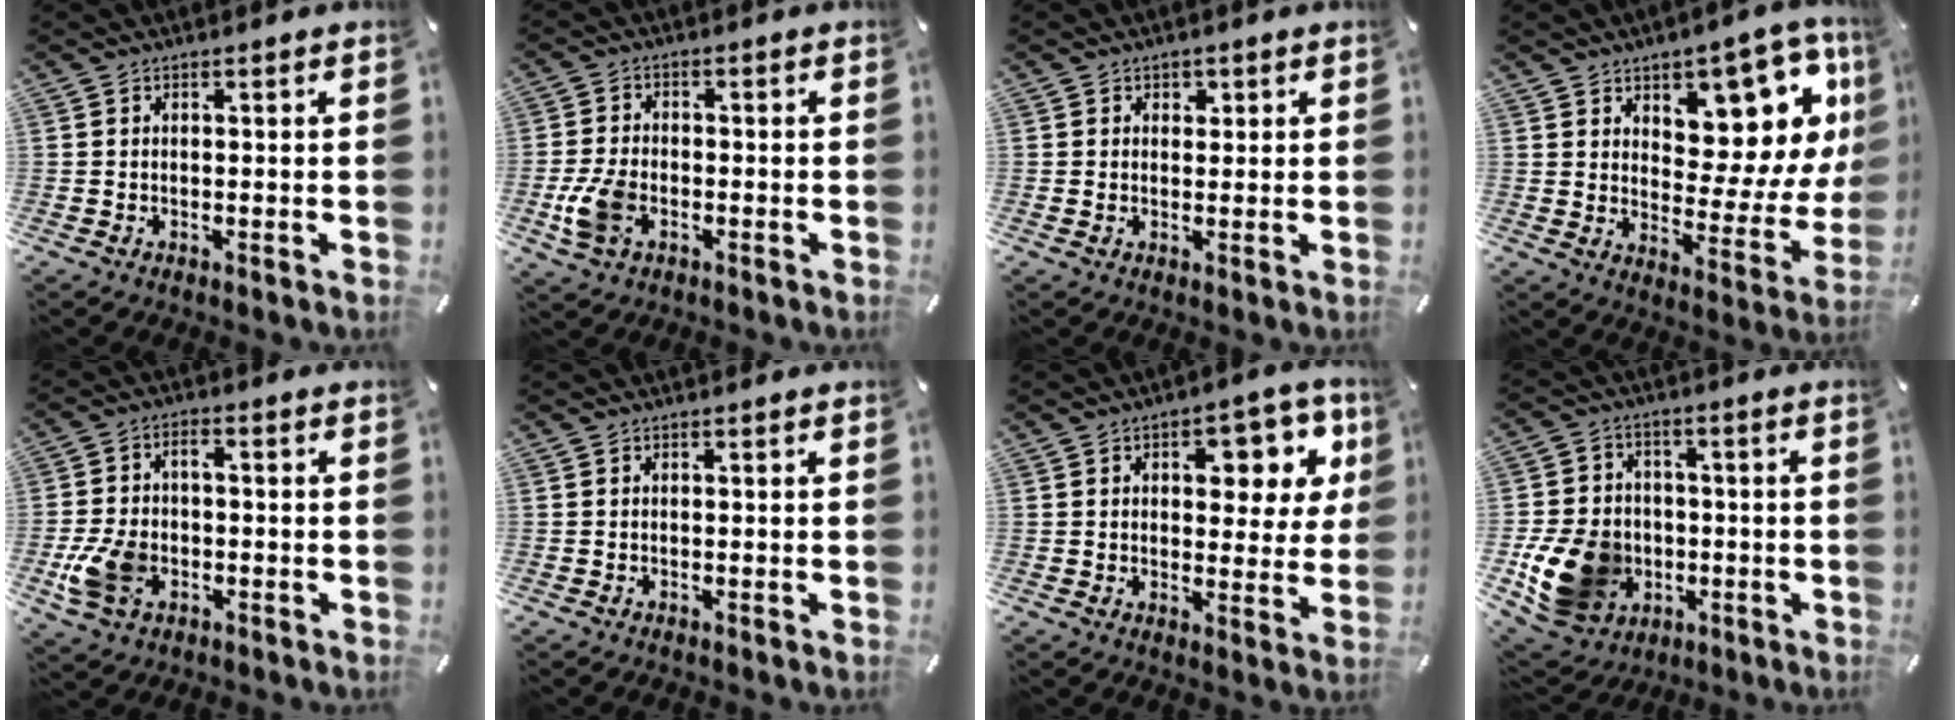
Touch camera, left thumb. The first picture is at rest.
{"total": 7.5, "force": [-2.5, 4.9, 5.1], "torque": [-0.119, 0.007, -0.047]}
{"total": 1.6, "force": [0.6, 1.4, 0.4], "torque": [0.006, -0.001, 0.005]}
{"total": 12.1, "force": [8.5, 6.5, 5.7], "torque": [-0.060, -0.090, 0.143]}
{"total": 9.0, "force": [-2.7, 6.2, 6.0], "torque": [-0.126, 0.013, -0.046]}
{"total": 0.0}
{"total": 12.3, "force": [4.8, 6.7, 9.1], "torque": [-0.105, -0.018, 0.075]}
{"total": 14.3, "force": [-3.7, 11.8, 7.2], "torque": [-0.145, 0.022, -0.059]}